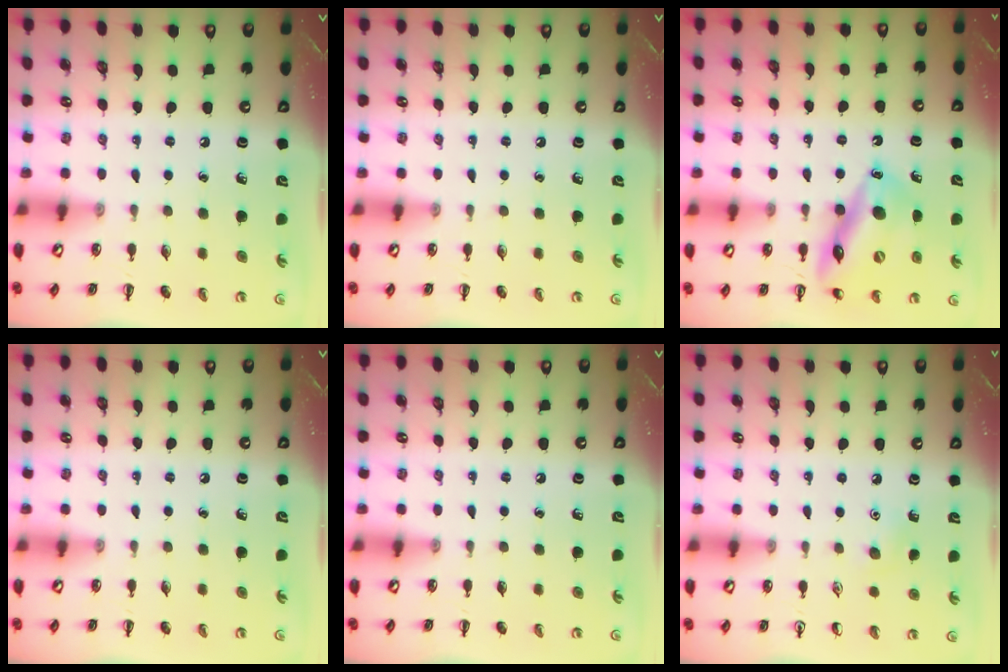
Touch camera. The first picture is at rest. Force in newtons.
{"total": 0.0}
{"total": 15.9, "press": 15.6, "slide": 3.4}
{"total": 0.0}
{"total": 0.0}
{"total": 5.5, "press": 5.3, "slide": 1.5}